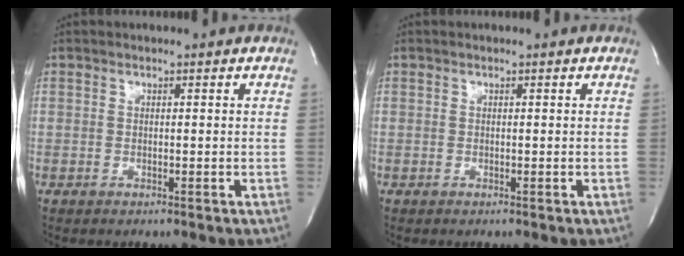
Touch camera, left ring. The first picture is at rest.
{"total": 0.0}